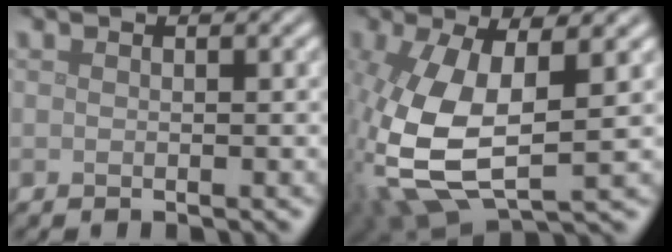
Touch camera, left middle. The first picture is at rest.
{"total": 11.1, "force": [-1.1, 5.4, 9.6], "torque": [-0.242, -0.018, -0.018]}